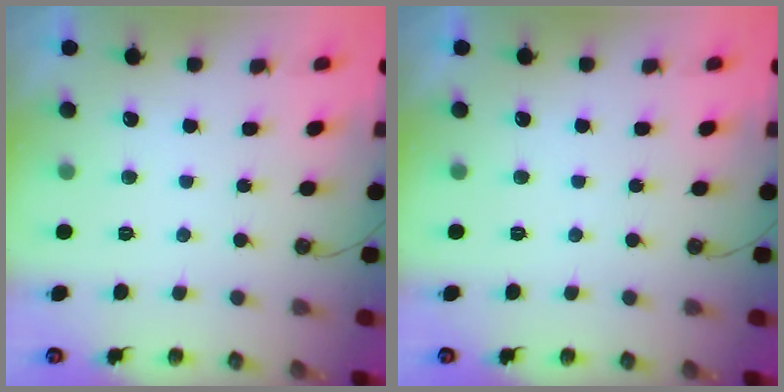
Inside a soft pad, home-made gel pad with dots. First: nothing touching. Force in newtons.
{"total": 0.0}